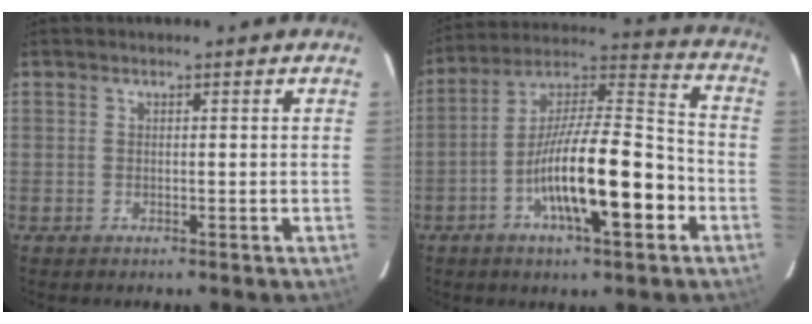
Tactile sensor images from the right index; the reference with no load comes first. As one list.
[{"total": 17.0, "force": [-5.8, 3.0, 15.7], "torque": [-0.281, 0.007, -0.098]}]